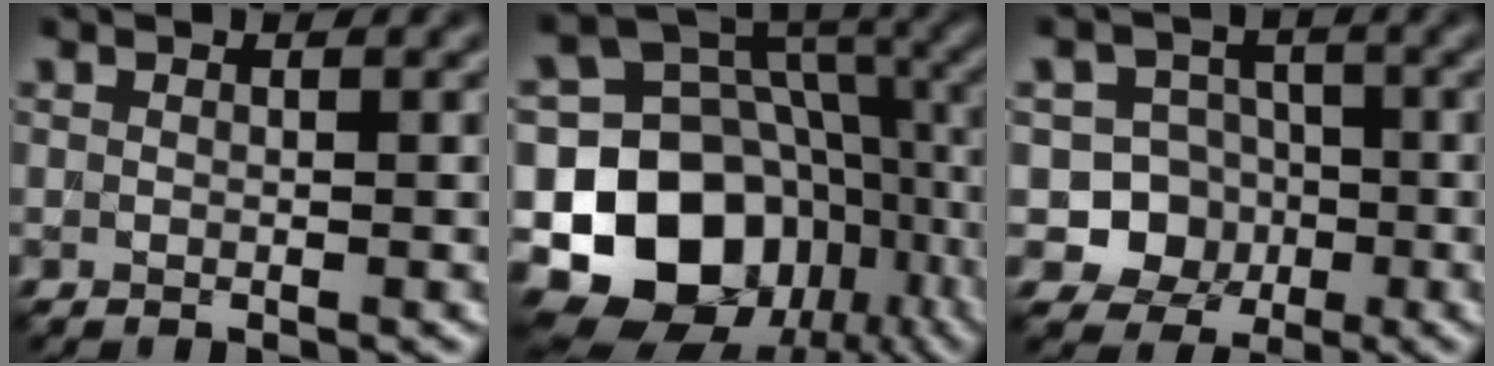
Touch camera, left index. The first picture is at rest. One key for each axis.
{"total": 15.6, "fx": -5.5, "fy": 12.4, "fz": 7.7, "tx": -0.147, "ty": 0.005, "tz": -0.090}
{"total": 6.3, "fx": -1.6, "fy": 5.9, "fz": 1.6, "tx": -0.005, "ty": 0.009, "tz": -0.051}